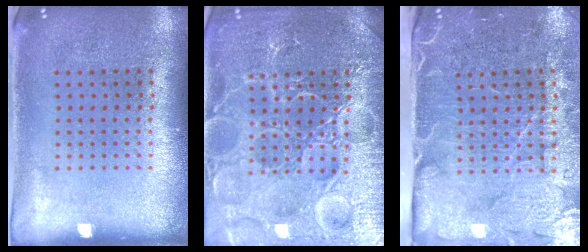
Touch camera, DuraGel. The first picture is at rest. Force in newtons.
{"total": 7.3, "press": 7.2, "slide": 0.9}
{"total": 4.8, "press": 4.0, "slide": 2.7}